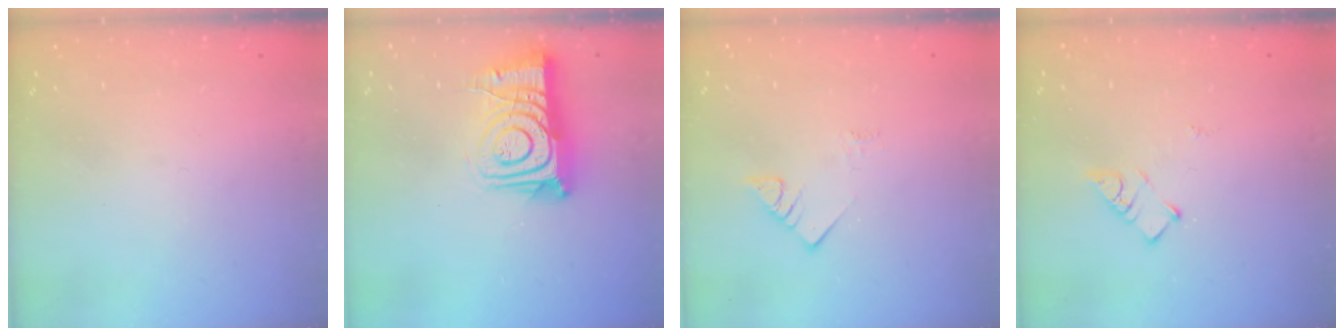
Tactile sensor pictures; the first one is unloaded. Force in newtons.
{"total": 14.8, "press": 14.7, "slide": 1.6}
{"total": 3.6, "press": 3.6, "slide": 0.5}
{"total": 4.3, "press": 4.3, "slide": 0.1}